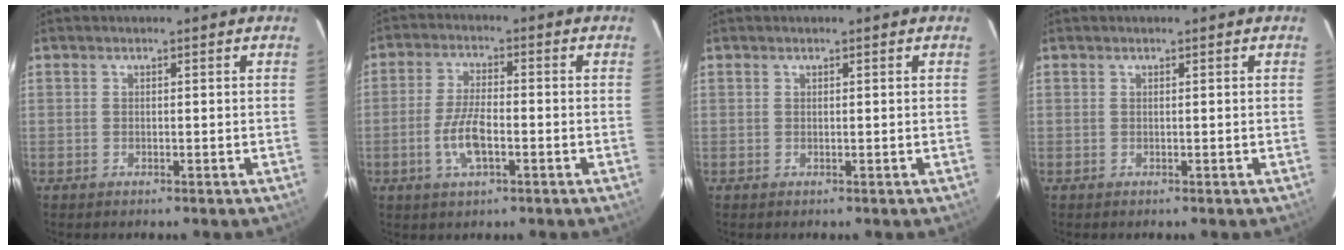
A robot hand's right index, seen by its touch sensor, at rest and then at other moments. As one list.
[{"total": 7.3, "force": [-2.4, 2.6, 6.3], "torque": [-0.133, -0.001, -0.046]}, {"total": 0.0}, {"total": 0.0}]